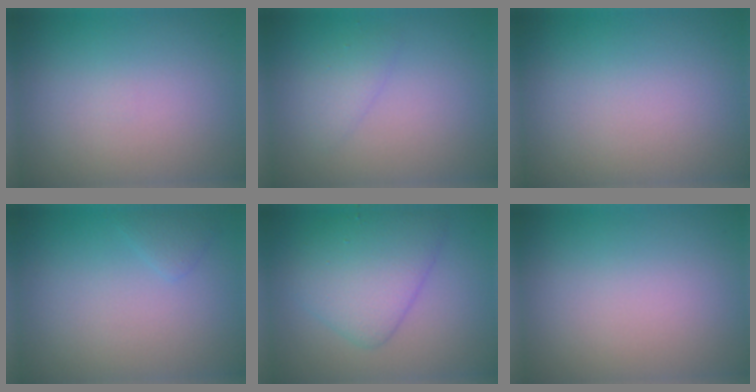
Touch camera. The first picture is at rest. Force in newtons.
{"total": 1.4, "press": 1.4, "slide": 0.2}
{"total": 0.0}
{"total": 0.9, "press": 0.9, "slide": 0.1}
{"total": 5.1, "press": 5.1, "slide": 0.1}
{"total": 0.0}